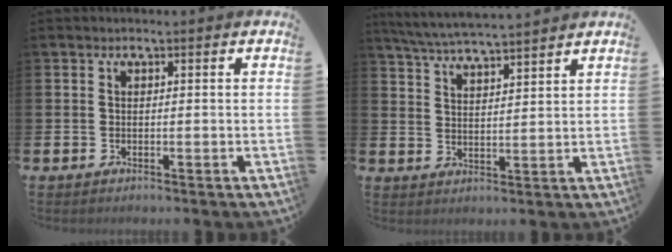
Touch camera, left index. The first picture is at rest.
{"total": 5.7, "force": [5.6, -0.1, 1.1], "torque": [-0.043, -0.031, 0.100]}